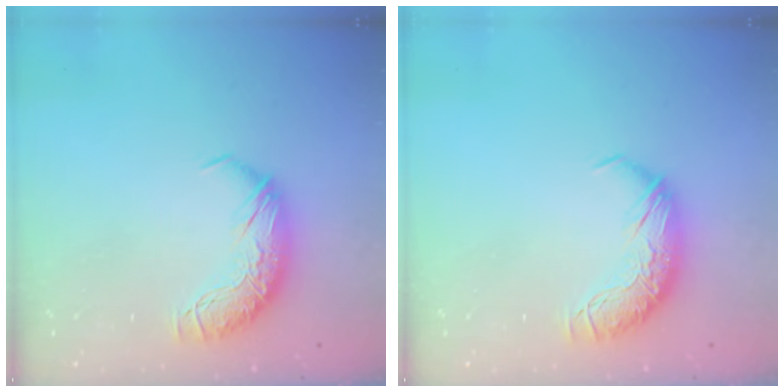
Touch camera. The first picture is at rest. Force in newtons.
{"total": 0.0}